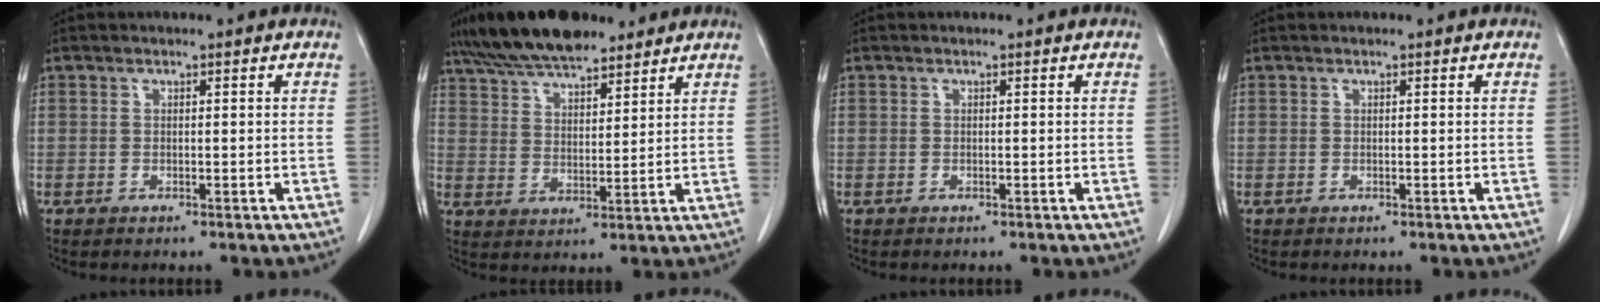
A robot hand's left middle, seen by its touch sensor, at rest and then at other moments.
{"total": 13.1, "force": [10.6, 3.6, 6.8], "torque": [-0.121, 0.023, 0.186]}
{"total": 0.0}
{"total": 0.0}